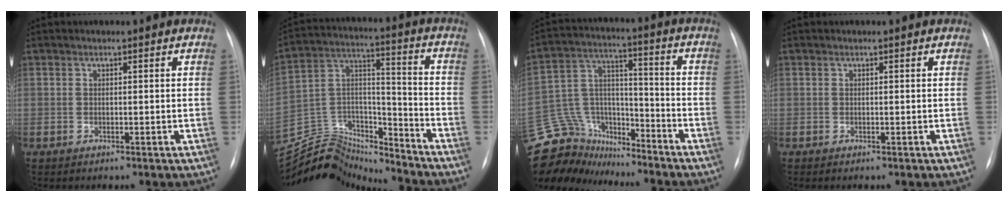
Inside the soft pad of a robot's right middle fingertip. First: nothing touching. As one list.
[{"total": 17.6, "force": [-17.1, 3.7, 1.9], "torque": [-0.038, 0.064, -0.285]}, {"total": 18.8, "force": [-16.7, 7.6, 4.3], "torque": [-0.109, 0.055, -0.277]}, {"total": 0.0}]